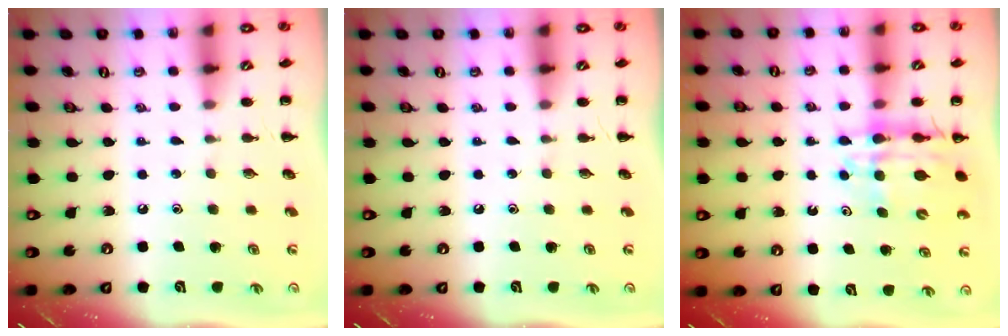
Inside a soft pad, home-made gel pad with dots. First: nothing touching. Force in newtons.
{"total": 0.0}
{"total": 10.7, "press": 10.2, "slide": 3.4}